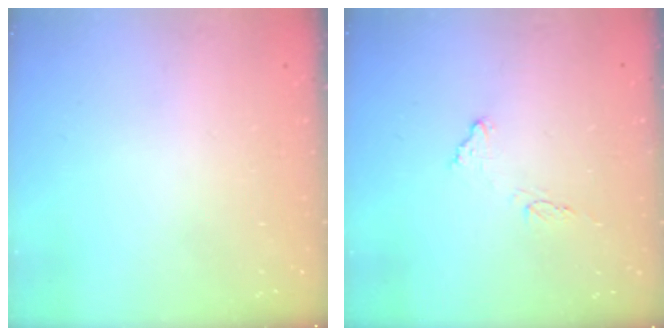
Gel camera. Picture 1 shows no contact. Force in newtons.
{"total": 9.6, "press": 9.5, "slide": 0.6}